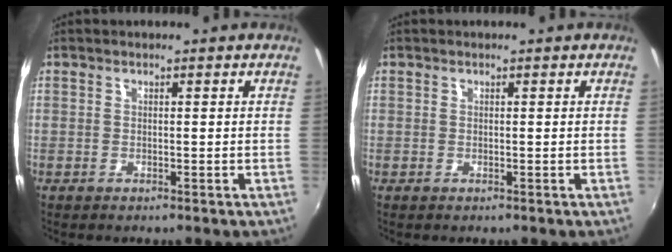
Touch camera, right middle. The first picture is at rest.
{"total": 0.0}